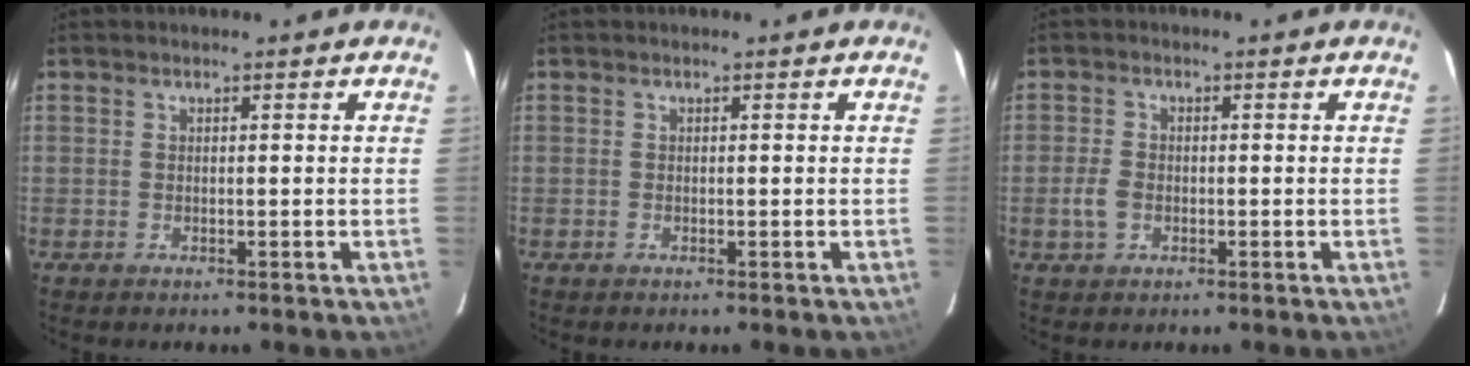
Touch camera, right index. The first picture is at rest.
{"total": 0.0}
{"total": 3.5, "force": [-1.1, 2.4, 2.2], "torque": [-0.054, 0.002, -0.019]}